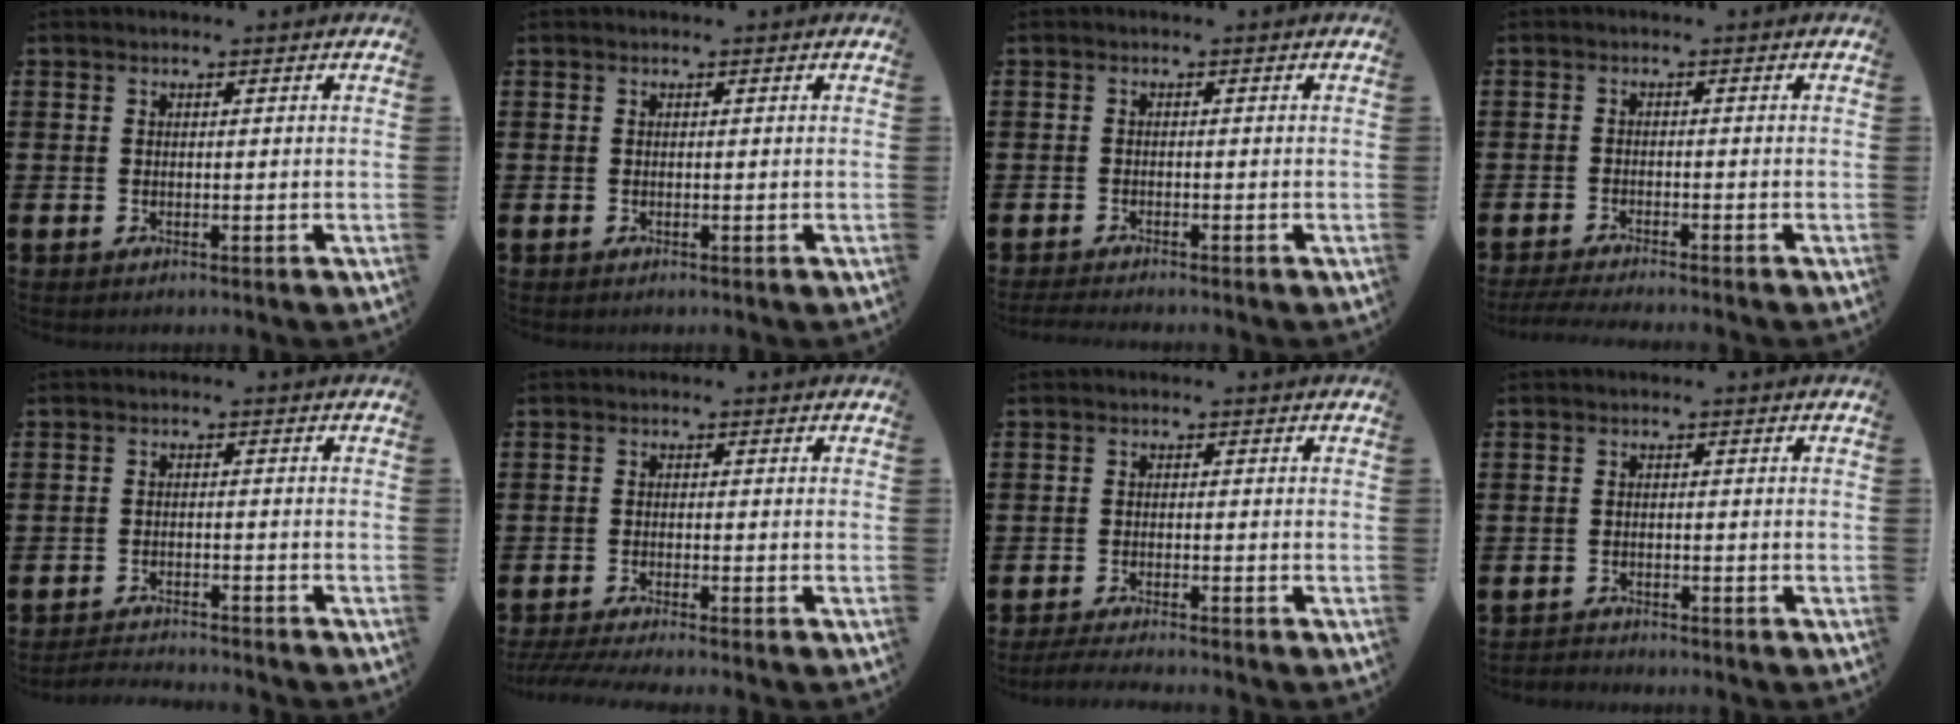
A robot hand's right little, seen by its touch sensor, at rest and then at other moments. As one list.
[{"total": 0.0}, {"total": 1.1, "force": [-1.0, 0.0, 0.5], "torque": [-0.008, -0.001, -0.019]}, {"total": 1.9, "force": [-1.6, -0.1, 0.9], "torque": [-0.013, 0.001, -0.031]}, {"total": 2.2, "force": [-2.2, -0.1, 0.0], "torque": [-0.003, 0.003, -0.048]}, {"total": 1.5, "force": [-1.2, 0.0, 0.9], "torque": [-0.013, 0.002, -0.022]}, {"total": 1.9, "force": [-1.7, 0.0, 0.9], "torque": [-0.013, 0.003, -0.031]}, {"total": 0.8, "force": [-0.7, 0.1, -0.3], "torque": [0.003, 0.006, -0.016]}]